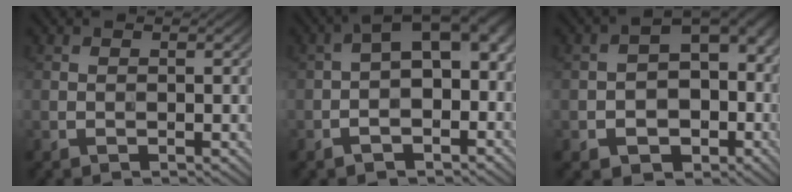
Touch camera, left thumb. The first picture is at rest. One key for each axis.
{"total": 9.8, "fx": -1.2, "fy": 5.6, "fz": 7.9, "tx": -0.106, "ty": 0.010, "tz": -0.023}
{"total": 11.0, "fx": -3.0, "fy": 8.2, "fz": 6.7, "tx": -0.084, "ty": -0.017, "tz": -0.052}